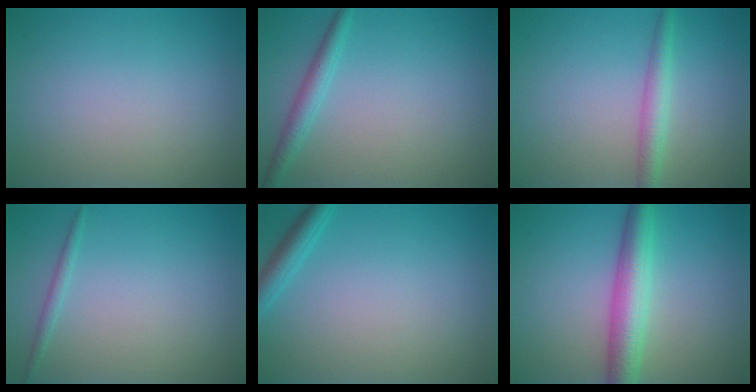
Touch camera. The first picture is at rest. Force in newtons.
{"total": 2.0, "press": 2.0, "slide": 0.0}
{"total": 2.3, "press": 2.3, "slide": 0.0}
{"total": 0.9, "press": 0.9, "slide": 0.1}
{"total": 2.0, "press": 2.0, "slide": 0.1}
{"total": 5.0, "press": 5.0, "slide": 0.1}